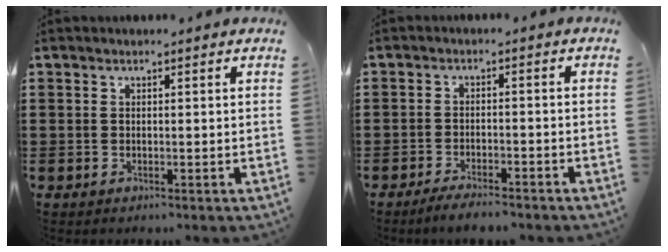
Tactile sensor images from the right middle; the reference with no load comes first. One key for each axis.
{"total": 2.8, "fx": -2.6, "fy": 0.1, "fz": 0.9, "tx": -0.017, "ty": 0.002, "tz": -0.052}